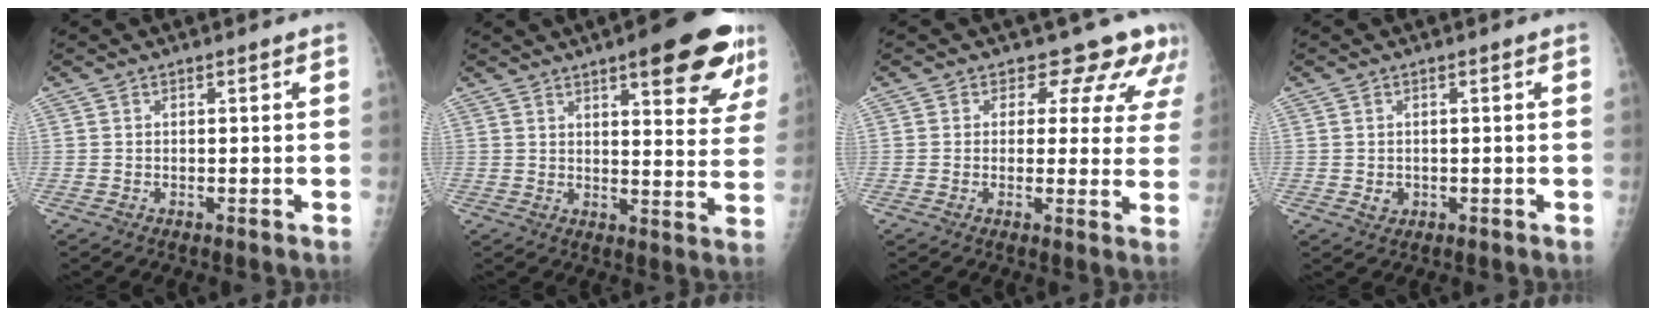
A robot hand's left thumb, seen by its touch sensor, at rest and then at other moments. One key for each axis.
{"total": 17.6, "fx": 10.1, "fy": 5.1, "fz": 13.5, "tx": -0.137, "ty": -0.042, "tz": 0.124}
{"total": 10.3, "fx": 8.2, "fy": 5.6, "fz": 2.7, "tx": 0.025, "ty": -0.034, "tz": 0.066}
{"total": 1.8, "fx": -0.2, "fy": 1.6, "fz": 0.7, "tx": -0.005, "ty": 0.001, "tz": 0.003}